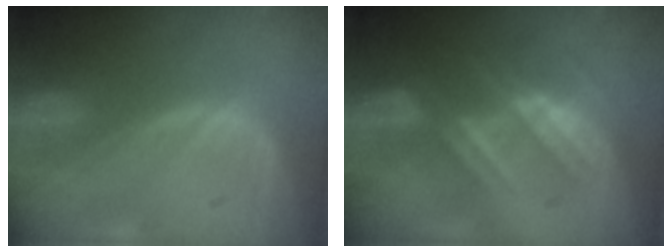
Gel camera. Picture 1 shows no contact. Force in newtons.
{"total": 7.2, "press": 6.6, "slide": 2.9}